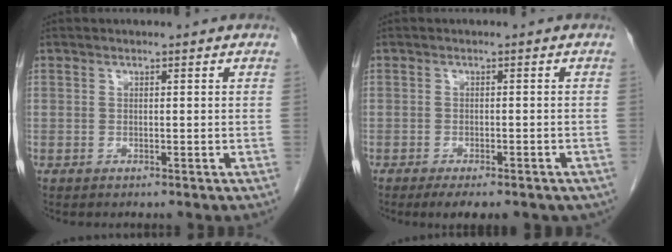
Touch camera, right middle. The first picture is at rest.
{"total": 7.5, "force": [-5.5, 2.7, 4.2], "torque": [-0.047, -0.005, -0.069]}